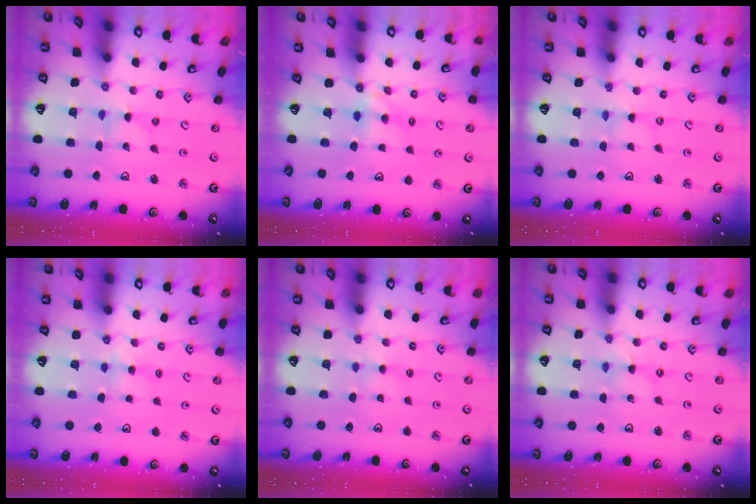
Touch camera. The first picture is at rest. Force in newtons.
{"total": 4.9, "press": 4.8, "slide": 0.8}
{"total": 0.0}
{"total": 2.4, "press": 2.4, "slide": 0.4}
{"total": 1.6, "press": 1.6, "slide": 0.3}
{"total": 0.0}